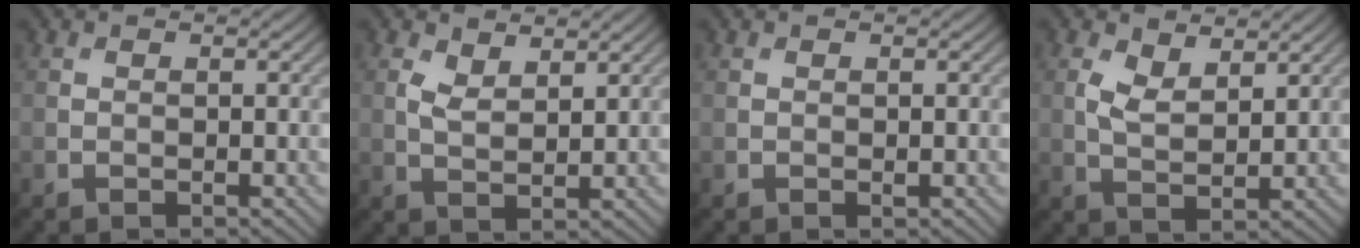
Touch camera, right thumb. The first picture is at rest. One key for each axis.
{"total": 3.2, "fx": 1.9, "fy": 1.4, "fz": 2.2, "tx": -0.054, "ty": -0.004, "tz": 0.041}
{"total": 0.0}
{"total": 4.2, "fx": 2.2, "fy": 1.9, "fz": 3.0, "tx": -0.074, "ty": -0.003, "tz": 0.045}